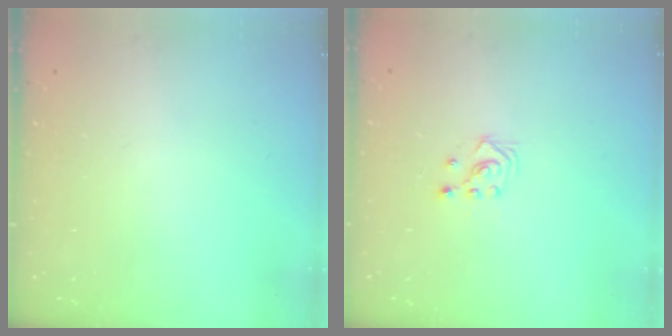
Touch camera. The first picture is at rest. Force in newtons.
{"total": 2.9, "press": 2.7, "slide": 1.0}